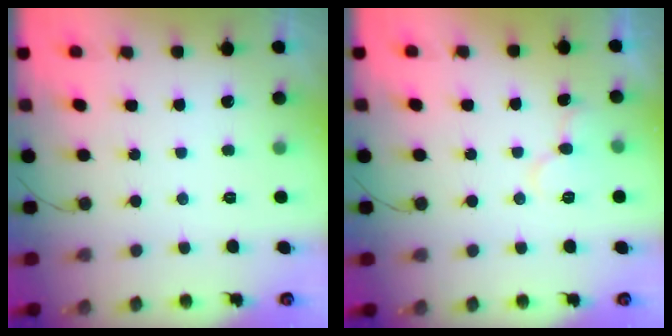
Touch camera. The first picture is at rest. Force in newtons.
{"total": 7.0, "press": 7.0, "slide": 0.4}